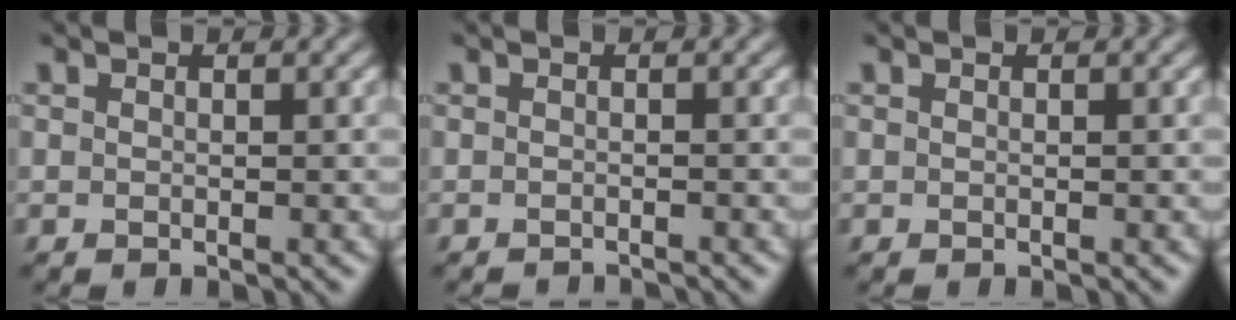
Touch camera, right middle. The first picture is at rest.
{"total": 1.8, "force": [-1.7, 0.2, 0.4], "torque": [0.006, -0.006, -0.024]}
{"total": 0.0}